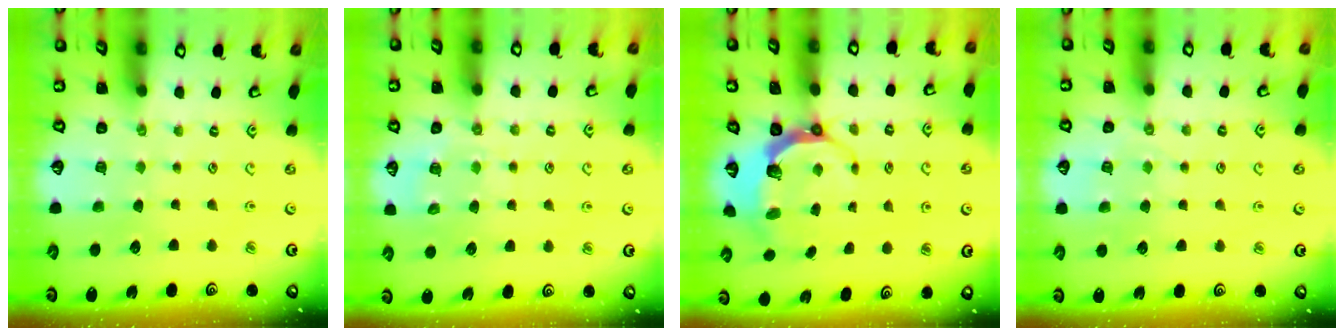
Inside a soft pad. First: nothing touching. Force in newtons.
{"total": 7.8, "press": 7.8, "slide": 0.5}
{"total": 7.5, "press": 6.3, "slide": 4.2}
{"total": 5.2, "press": 5.2, "slide": 0.7}